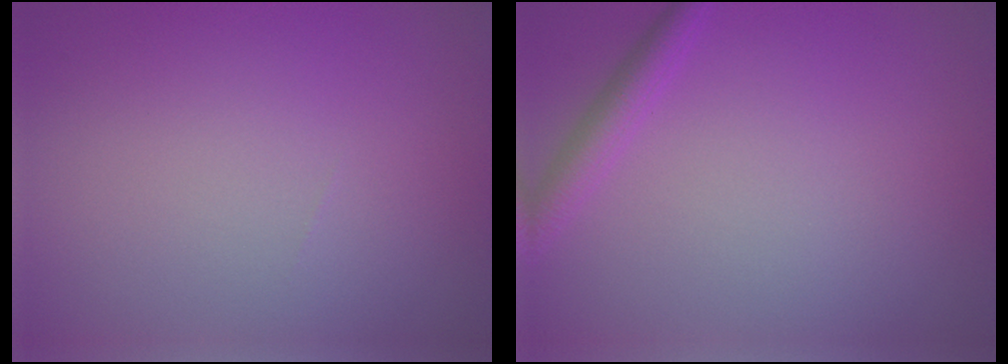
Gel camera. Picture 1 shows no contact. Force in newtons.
{"total": 2.1, "press": 2.1, "slide": 0.1}